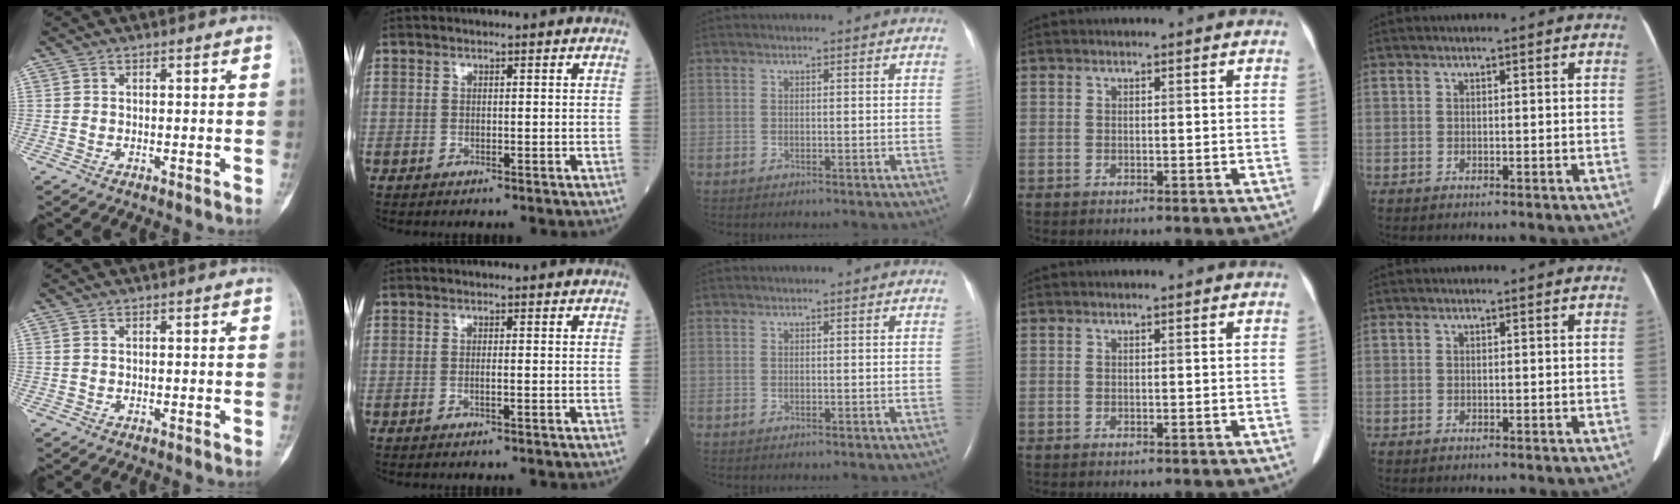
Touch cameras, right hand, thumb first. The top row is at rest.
{"thumb": {"total": 0.7, "force": [0.3, 0.5, 0.5], "torque": [-0.013, 0.004, 0.008]}, "index": {"total": 0.9, "force": [-0.3, 0.0, 0.9], "torque": [-0.019, -0.001, -0.005]}}